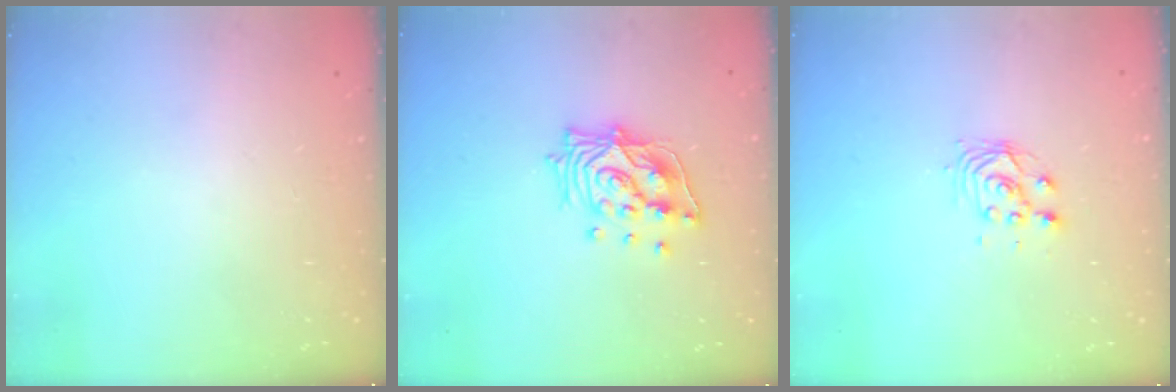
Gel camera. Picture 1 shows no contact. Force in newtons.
{"total": 12.7, "press": 12.6, "slide": 1.3}
{"total": 4.4, "press": 4.4, "slide": 0.2}